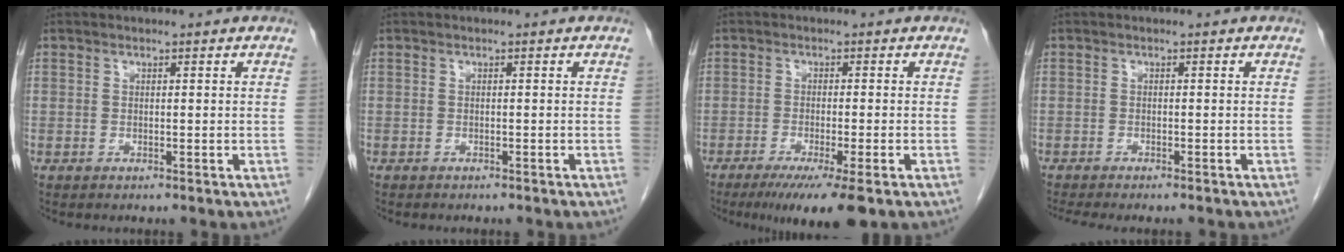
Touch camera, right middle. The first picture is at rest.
{"total": 2.4, "force": [-2.0, 0.9, 1.0], "torque": [-0.023, -0.003, -0.017]}
{"total": 7.9, "force": [-5.2, 0.2, 6.0], "torque": [-0.088, -0.019, -0.081]}
{"total": 7.3, "force": [-6.6, 1.1, 3.0], "torque": [-0.035, -0.007, -0.092]}